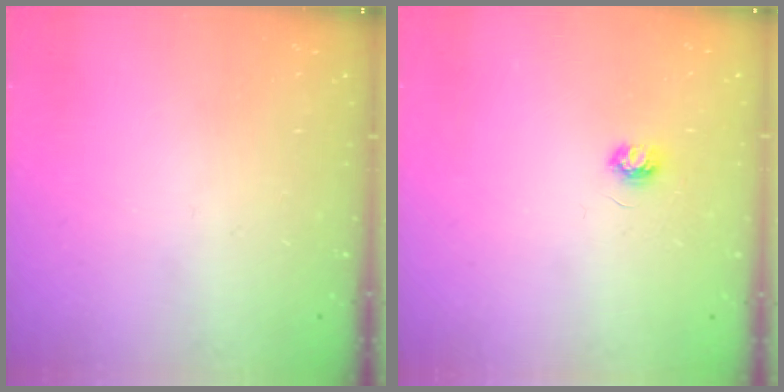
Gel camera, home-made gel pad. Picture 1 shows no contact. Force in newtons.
{"total": 3.5, "press": 3.4, "slide": 0.3}